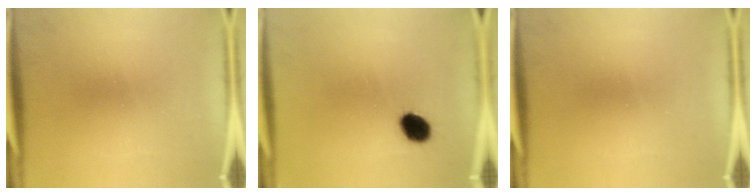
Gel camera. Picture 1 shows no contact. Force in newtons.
{"total": 5.6}
{"total": 0.0}